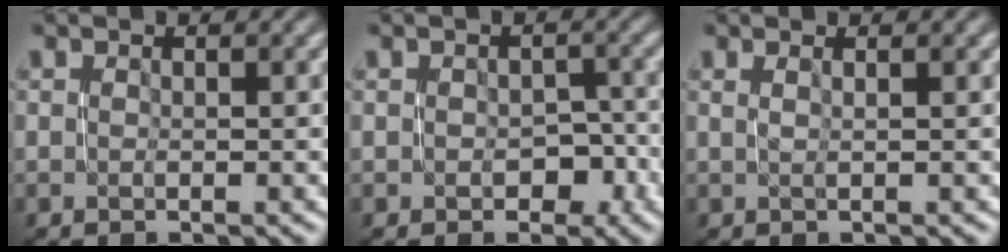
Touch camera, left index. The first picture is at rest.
{"total": 1.8, "force": [-0.8, 1.3, 1.1], "torque": [-0.009, 0.002, -0.008]}
{"total": 0.7, "force": [0.4, 0.3, 0.5], "torque": [-0.007, 0.003, 0.000]}